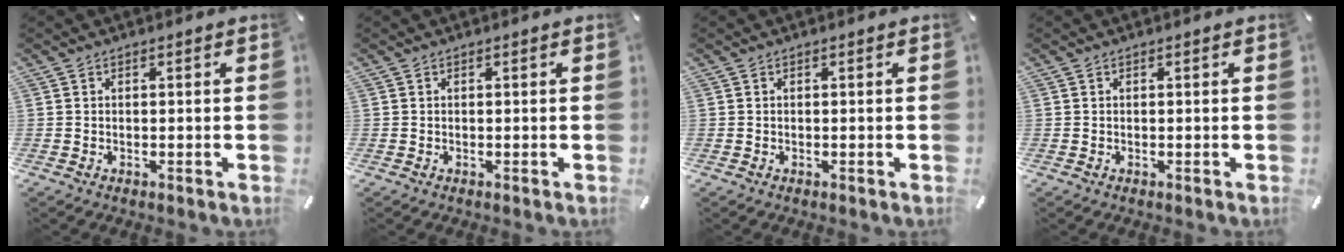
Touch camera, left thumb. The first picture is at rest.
{"total": 0.0}
{"total": 0.0}
{"total": 0.0}